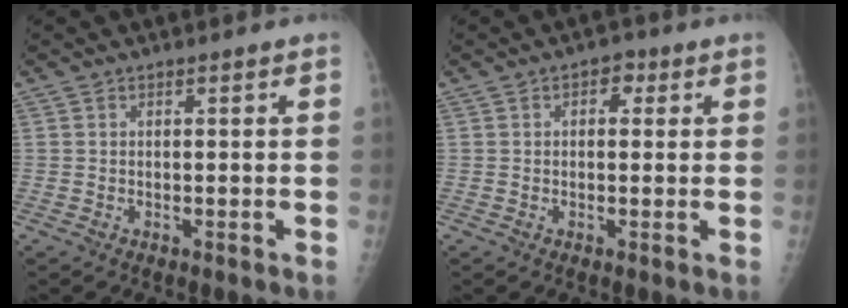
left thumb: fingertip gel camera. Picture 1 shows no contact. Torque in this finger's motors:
{"motor_torque": [-0.39, 0.10, 0.06, 0.07, 0.00]}